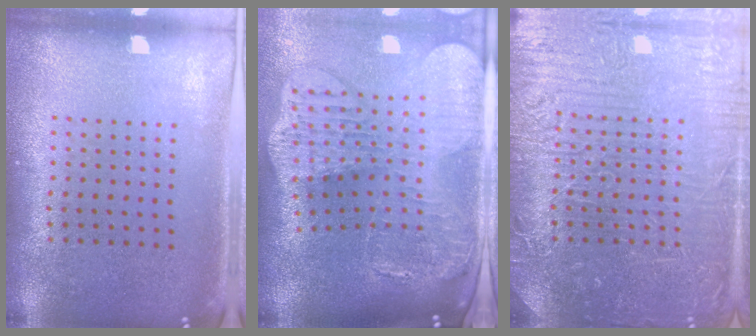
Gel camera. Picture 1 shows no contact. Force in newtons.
{"total": 4.5, "press": 3.4, "slide": 2.9}
{"total": 7.6, "press": 7.6, "slide": 0.9}